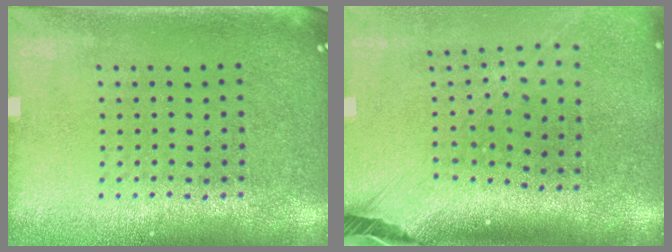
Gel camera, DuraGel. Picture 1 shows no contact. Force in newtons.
{"total": 2.7, "press": 2.0, "slide": 1.9}